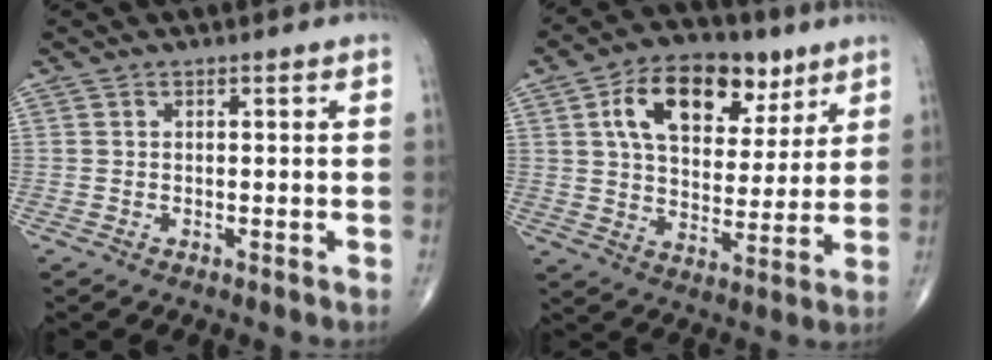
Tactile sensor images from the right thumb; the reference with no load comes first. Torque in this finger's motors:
{"motor_torque": [0.38, 3.19, 0.95, 0.34, 0.05]}